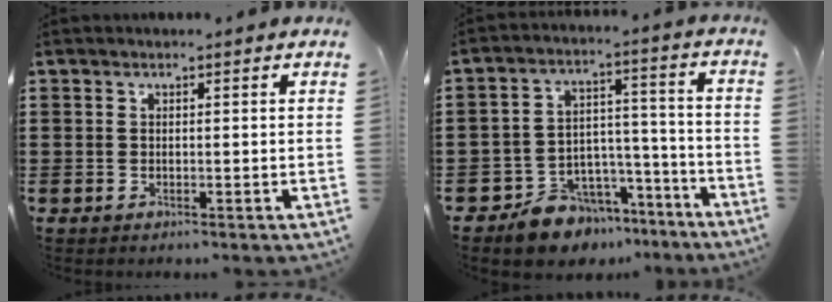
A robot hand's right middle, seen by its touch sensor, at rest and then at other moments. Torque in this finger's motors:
{"motor_torque": [2.14, 0.00, 0.15, 0.09]}